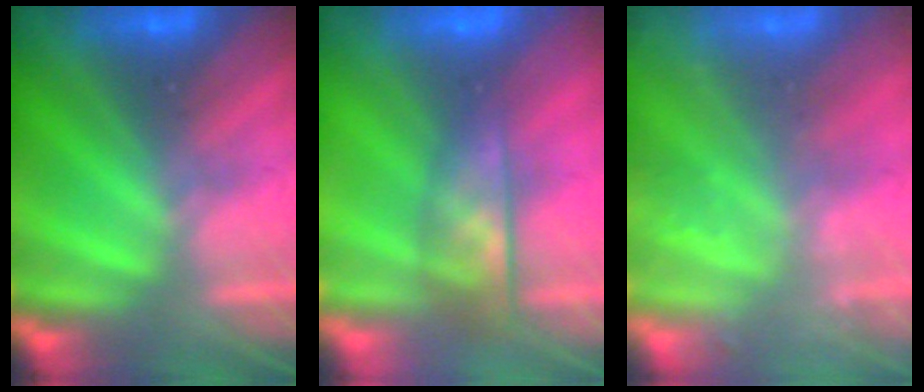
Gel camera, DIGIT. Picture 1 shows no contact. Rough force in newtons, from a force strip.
{"total": 7.2}
{"total": 2.4}